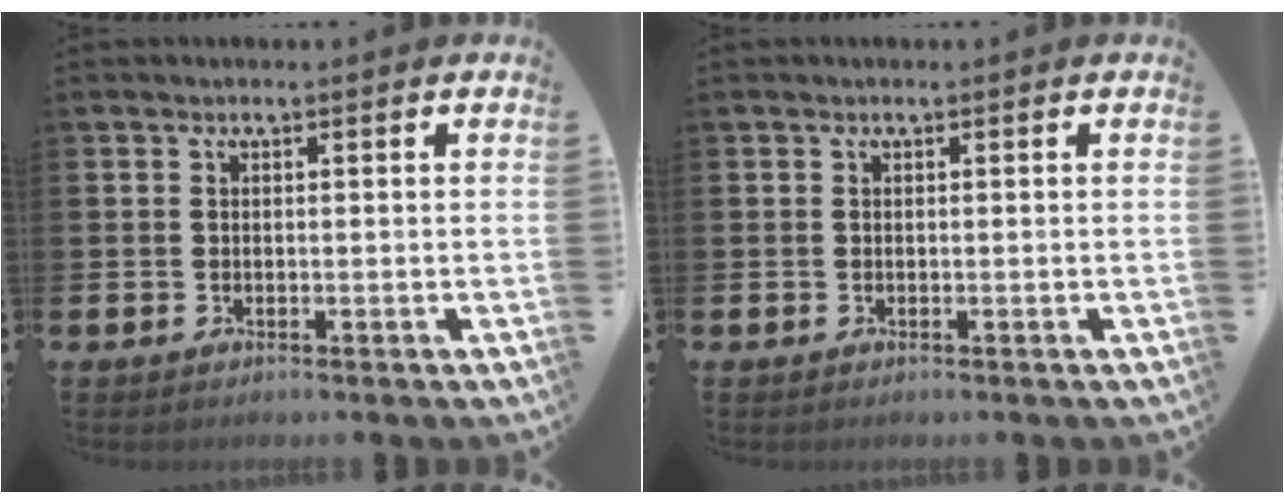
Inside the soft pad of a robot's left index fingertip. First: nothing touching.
{"total": 0.0}